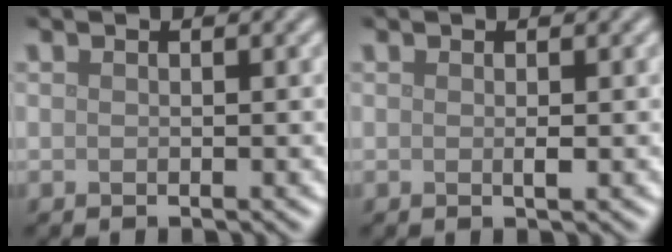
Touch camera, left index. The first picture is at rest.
{"total": 0.7, "force": [0.0, 0.1, 0.7], "torque": [-0.014, -0.002, 0.000]}